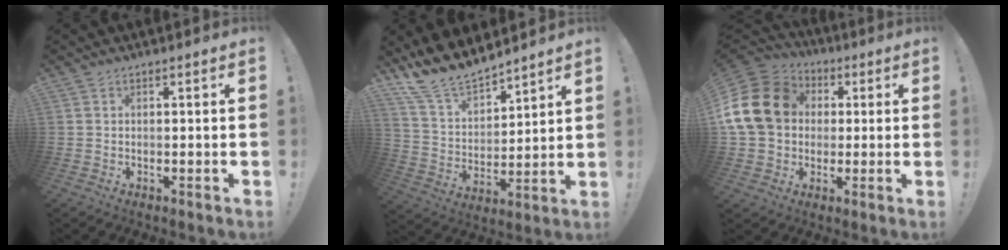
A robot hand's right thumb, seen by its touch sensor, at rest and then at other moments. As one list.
[{"total": 13.7, "force": [12.7, 4.1, 3.1], "torque": [-0.085, -0.104, 0.236]}, {"total": 20.3, "force": [2.9, 16.2, 11.9], "torque": [-0.223, 0.006, 0.068]}]